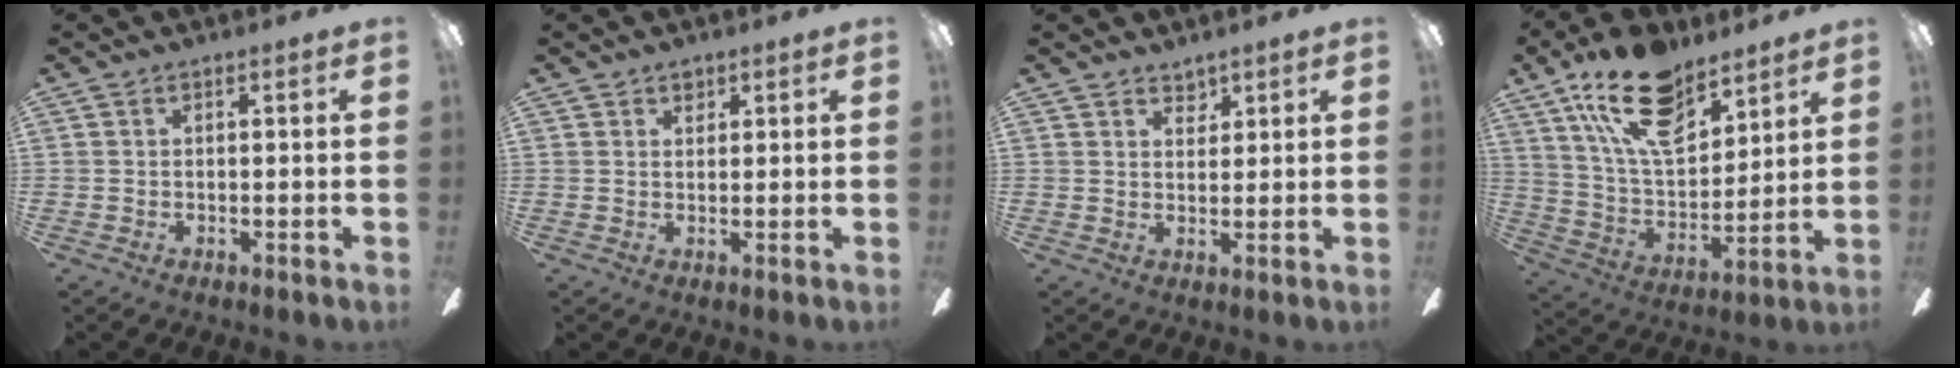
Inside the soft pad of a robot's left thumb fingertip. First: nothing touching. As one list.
[{"total": 1.7, "force": [1.3, 1.0, 0.4], "torque": [-0.001, -0.003, 0.023]}, {"total": 3.2, "force": [2.8, 1.6, 0.1], "torque": [0.008, -0.016, 0.050]}, {"total": 20.0, "force": [13.1, 9.6, 11.6], "torque": [-0.216, -0.056, 0.236]}]